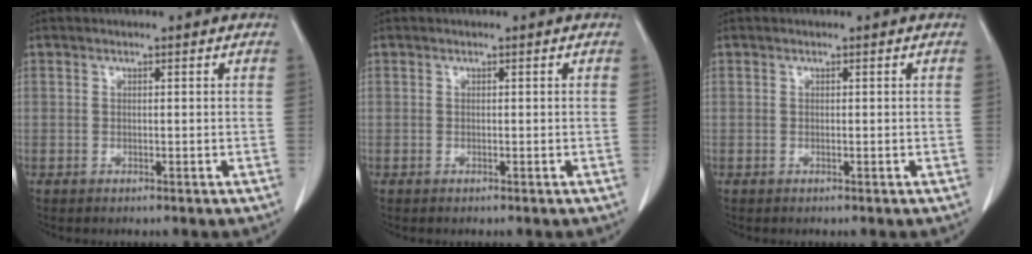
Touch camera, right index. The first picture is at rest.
{"total": 0.0}
{"total": 0.0}